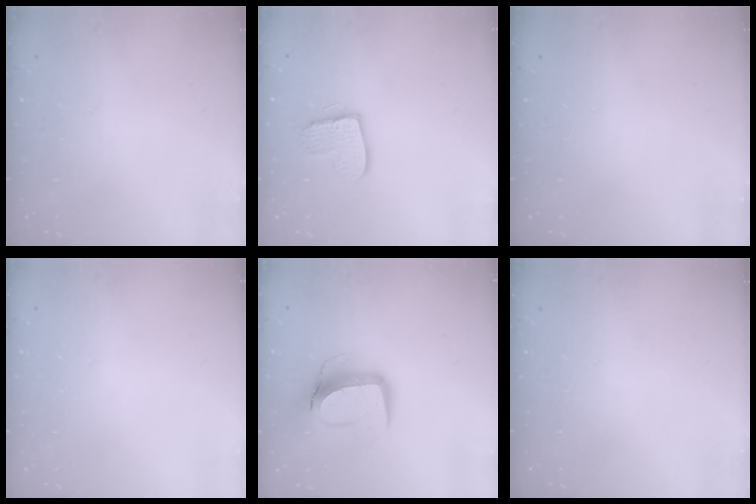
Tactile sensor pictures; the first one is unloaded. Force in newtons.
{"total": 10.3, "press": 10.3, "slide": 0.8}
{"total": 0.0}
{"total": 0.0}
{"total": 12.5, "press": 12.4, "slide": 1.5}
{"total": 0.0}